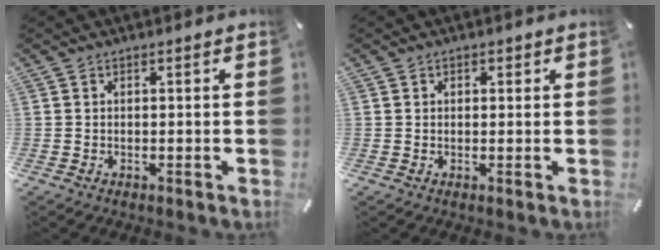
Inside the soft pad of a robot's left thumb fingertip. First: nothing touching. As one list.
[{"total": 0.9, "force": [0.3, 0.9, 0.2], "torque": [0.003, 0.001, 0.002]}]